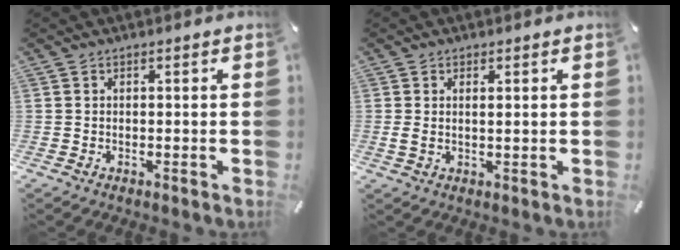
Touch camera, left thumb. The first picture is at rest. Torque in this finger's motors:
{"motor_torque": [0.02, 0.00, 0.06, -0.03, 0.02]}